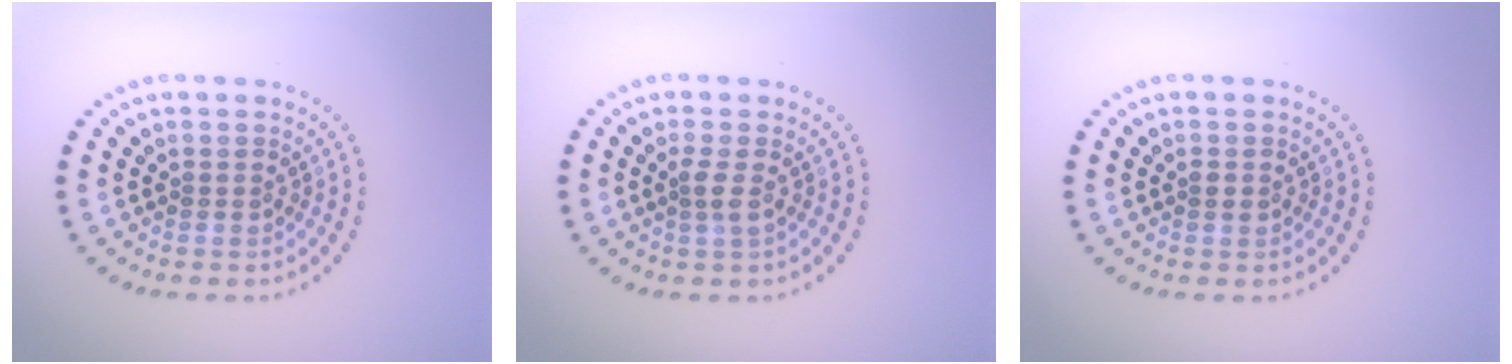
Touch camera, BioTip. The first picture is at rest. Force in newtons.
{"total": 1.4, "press": 1.2, "slide": 0.8}
{"total": 0.9, "press": 0.9, "slide": 0.0}